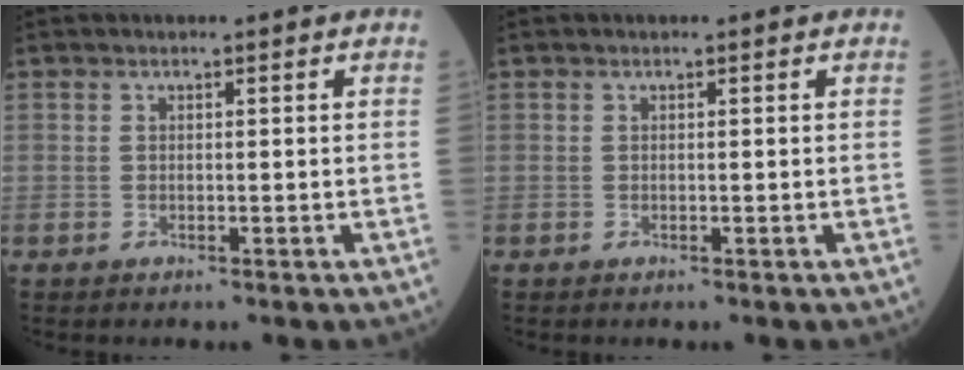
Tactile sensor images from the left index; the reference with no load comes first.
{"total": 0.0}